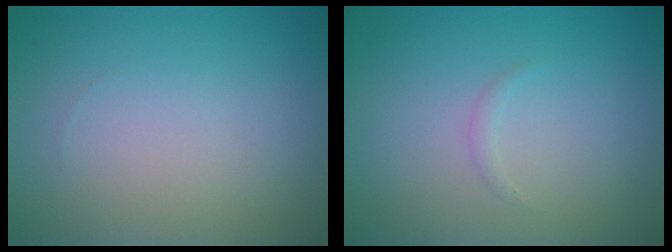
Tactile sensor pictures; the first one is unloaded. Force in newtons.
{"total": 0.5, "press": 0.5, "slide": 0.0}